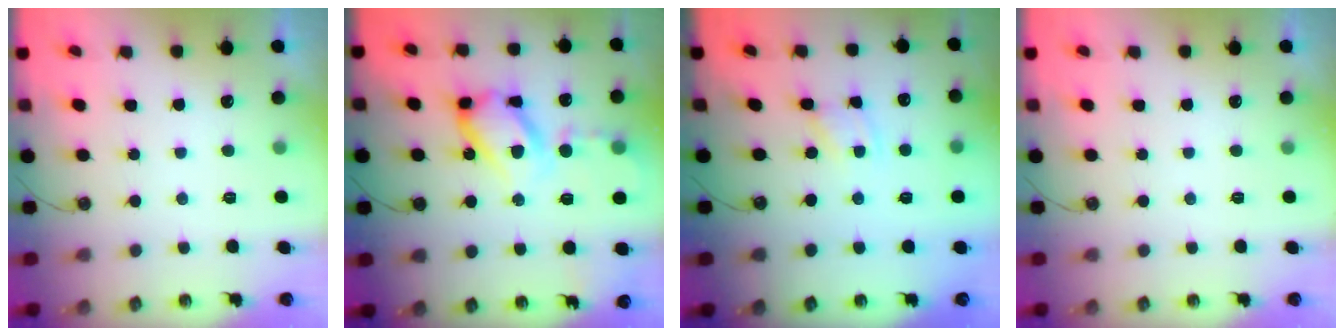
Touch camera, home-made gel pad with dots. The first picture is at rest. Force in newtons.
{"total": 16.0, "press": 15.9, "slide": 1.6}
{"total": 1.2, "press": 1.2, "slide": 0.2}
{"total": 0.0}